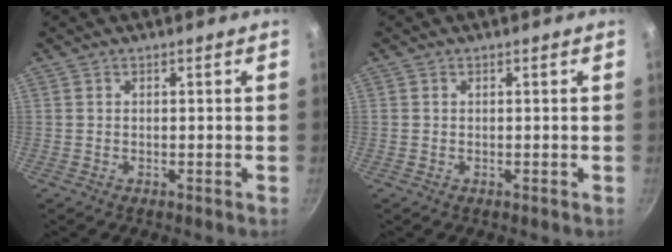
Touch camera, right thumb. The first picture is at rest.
{"total": 0.0}